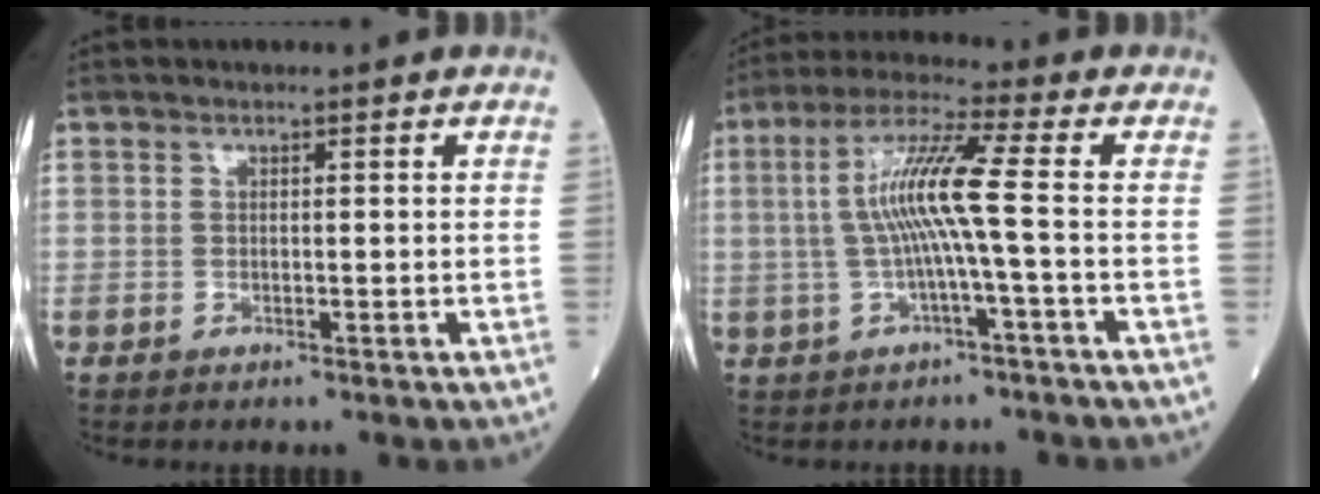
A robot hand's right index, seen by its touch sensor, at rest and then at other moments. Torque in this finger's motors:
{"motor_torque": [1.15, 0.21, 0.50, 0.21]}